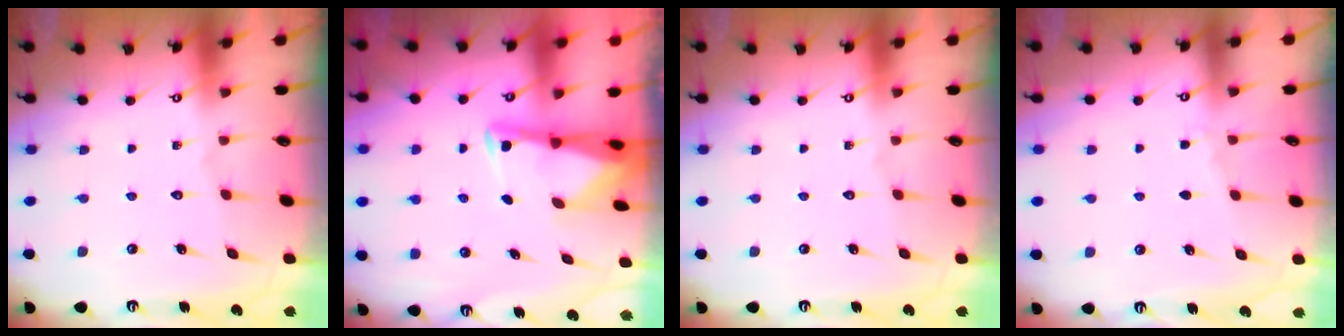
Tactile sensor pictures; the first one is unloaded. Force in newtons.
{"total": 2.9, "press": 2.9, "slide": 0.4}
{"total": 0.0}
{"total": 2.8, "press": 2.8, "slide": 0.5}